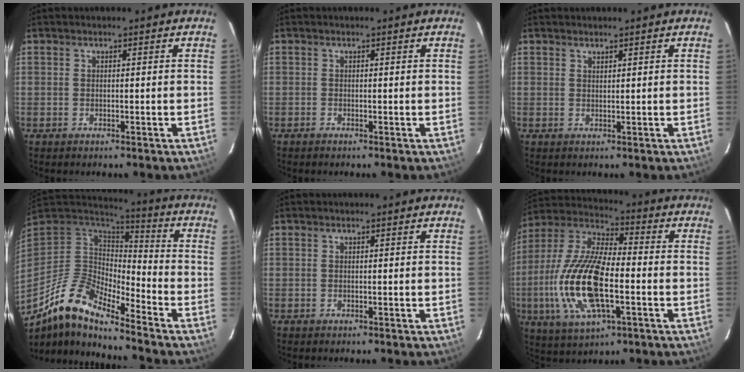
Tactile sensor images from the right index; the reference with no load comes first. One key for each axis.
{"total": 0.0}
{"total": 0.7, "fx": 0.7, "fy": 0.1, "fz": 0.2, "tx": -0.003, "ty": 0.001, "tz": 0.013}
{"total": 14.9, "fx": -11.5, "fy": 3.3, "fz": 8.9, "tx": -0.161, "ty": -0.013, "tz": -0.230}
{"total": 0.0}
{"total": 19.5, "fx": -4.6, "fy": 7.6, "fz": 17.3, "tx": -0.370, "ty": -0.008, "tz": -0.090}